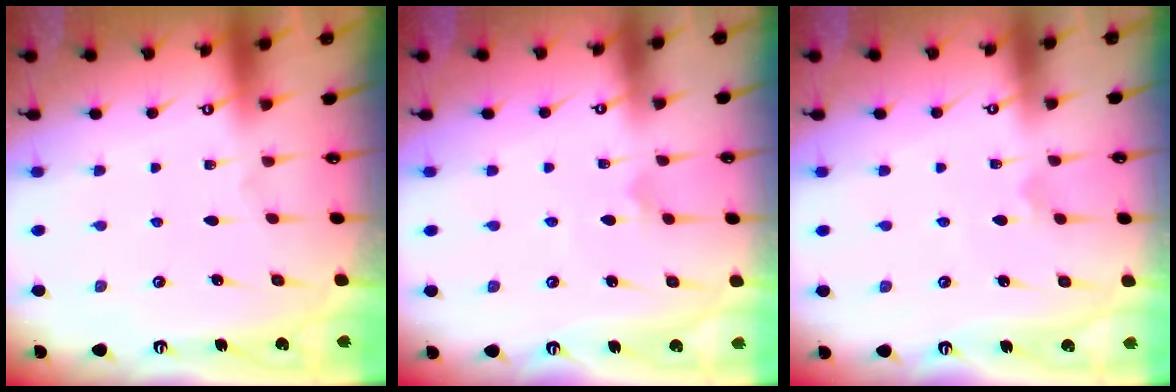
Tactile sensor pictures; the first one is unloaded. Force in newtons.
{"total": 3.4, "press": 3.3, "slide": 0.3}
{"total": 2.9, "press": 2.9, "slide": 0.1}